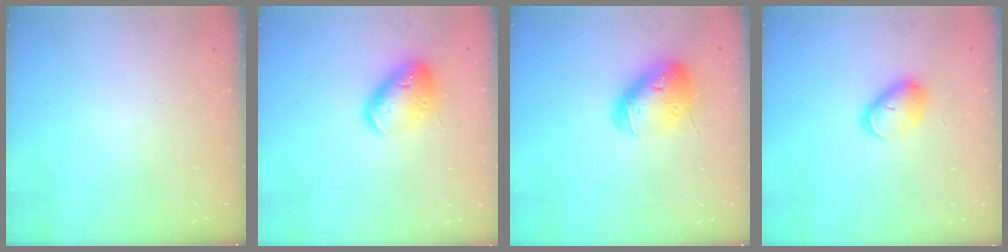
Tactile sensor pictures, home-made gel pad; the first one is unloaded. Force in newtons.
{"total": 15.2, "press": 15.0, "slide": 2.5}
{"total": 17.1, "press": 16.9, "slide": 2.6}
{"total": 6.2, "press": 6.2, "slide": 0.1}